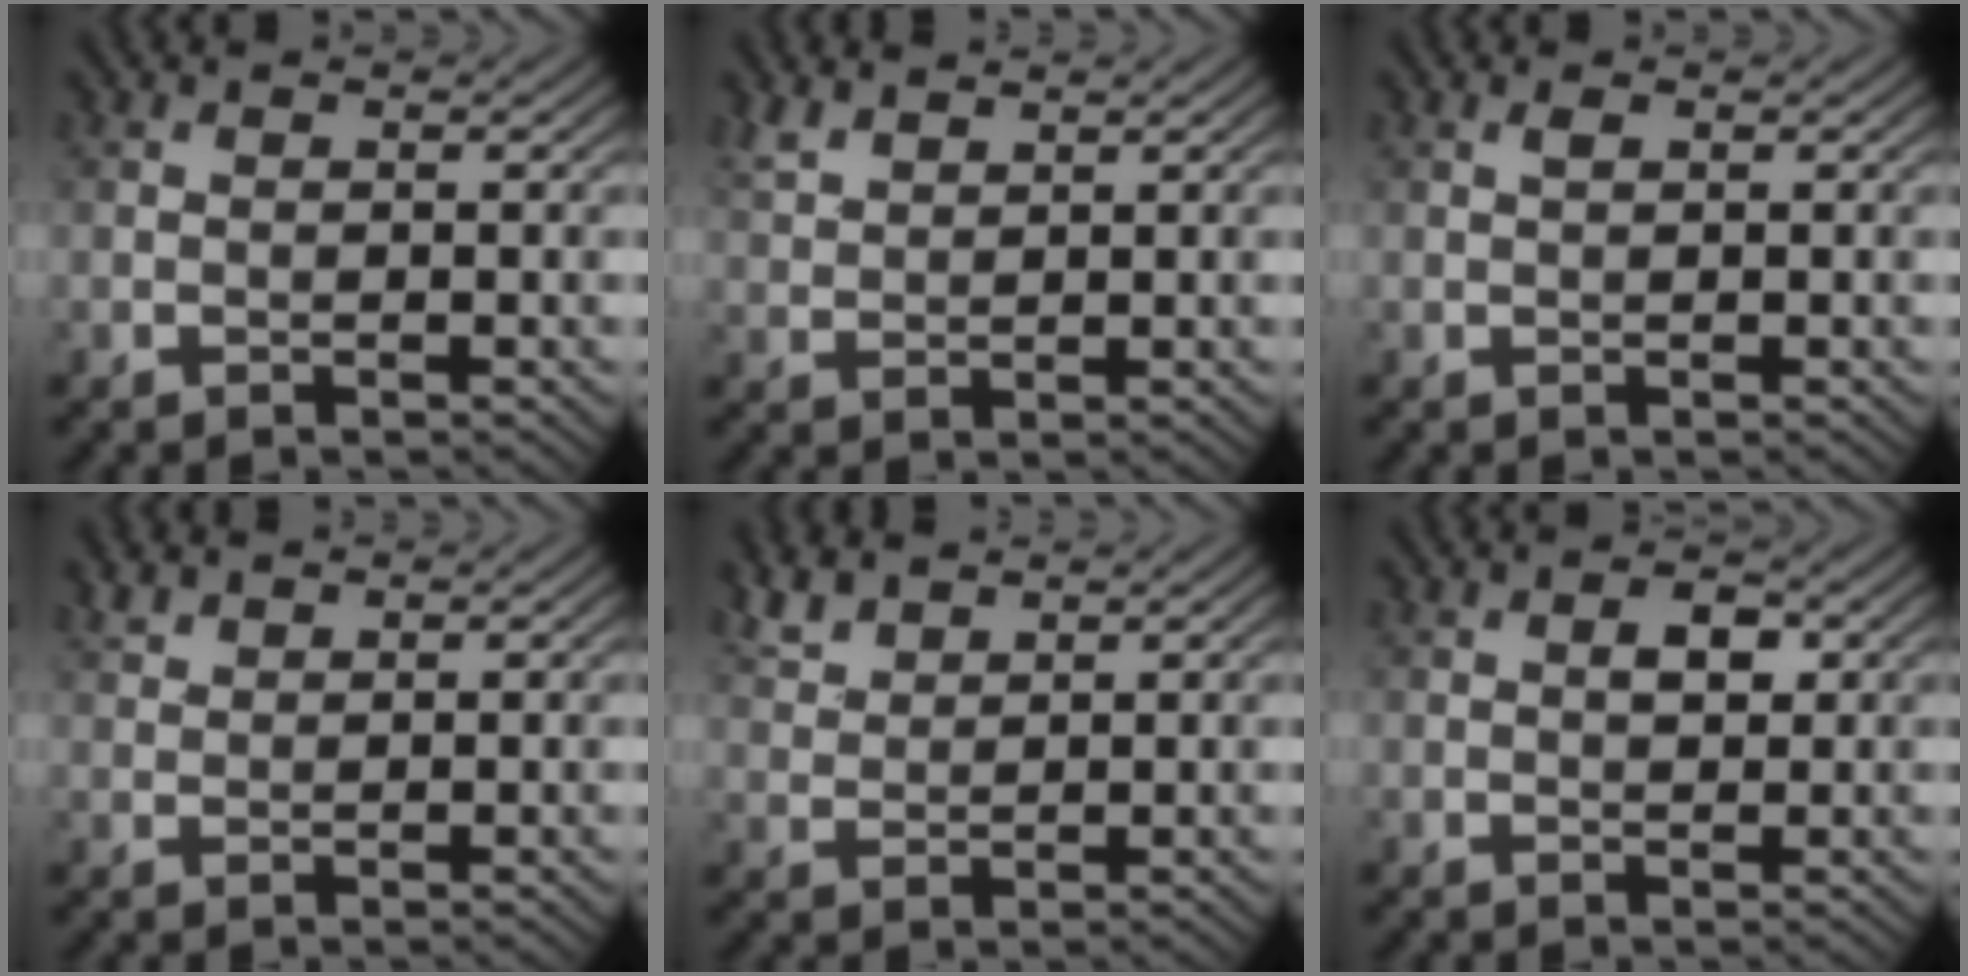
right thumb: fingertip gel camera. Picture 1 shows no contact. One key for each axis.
{"total": 2.7, "fx": 2.2, "fy": 0.9, "fz": 1.2, "tx": -0.032, "ty": 0.003, "tz": 0.054}
{"total": 0.6, "fx": 0.3, "fy": 0.2, "fz": 0.5, "tx": -0.011, "ty": 0.001, "tz": 0.006}
{"total": 1.6, "fx": 1.4, "fy": 0.6, "fz": 0.5, "tx": -0.016, "ty": 0.006, "tz": 0.033}
{"total": 3.6, "fx": 3.0, "fy": 1.2, "fz": 1.6, "tx": -0.044, "ty": 0.009, "tz": 0.070}
{"total": 2.1, "fx": 0.5, "fy": 1.2, "fz": 1.7, "tx": -0.026, "ty": 0.000, "tz": 0.007}